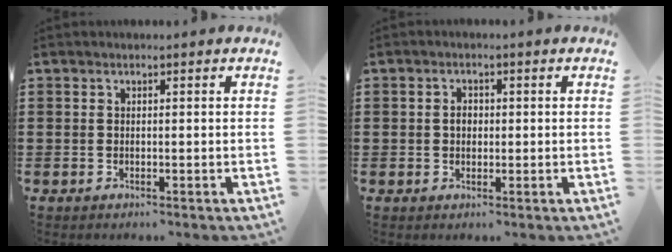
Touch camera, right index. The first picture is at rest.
{"total": 1.9, "force": [0.1, 1.4, 1.3], "torque": [-0.027, 0.007, 0.000]}